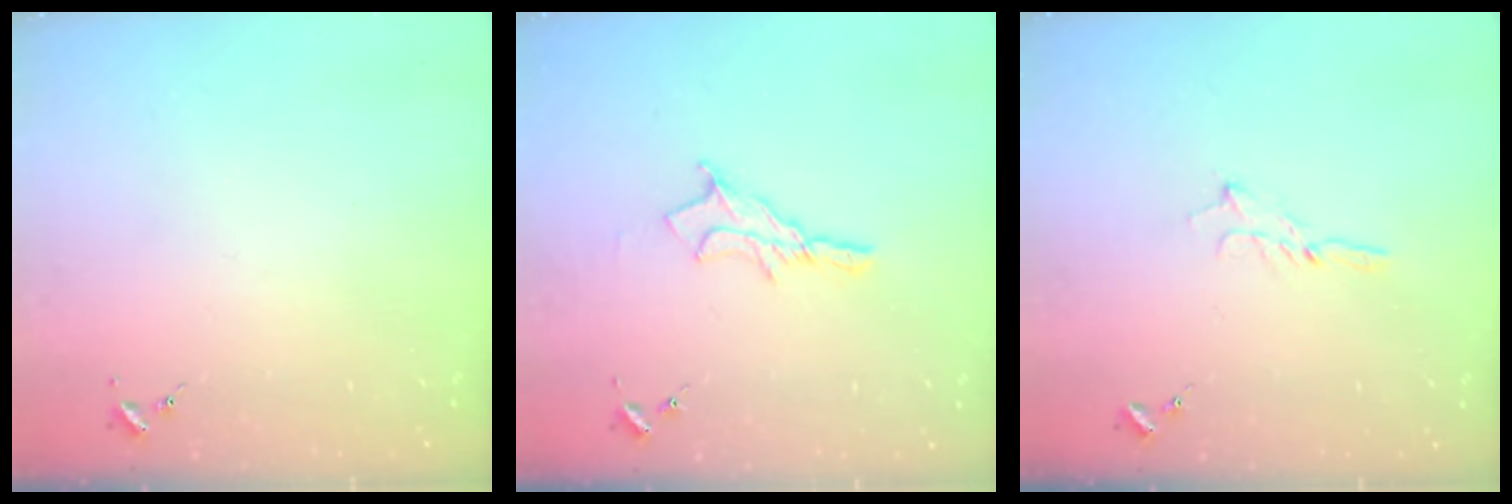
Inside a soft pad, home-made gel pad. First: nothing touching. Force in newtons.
{"total": 10.4, "press": 10.3, "slide": 0.7}
{"total": 2.9, "press": 2.9, "slide": 0.2}